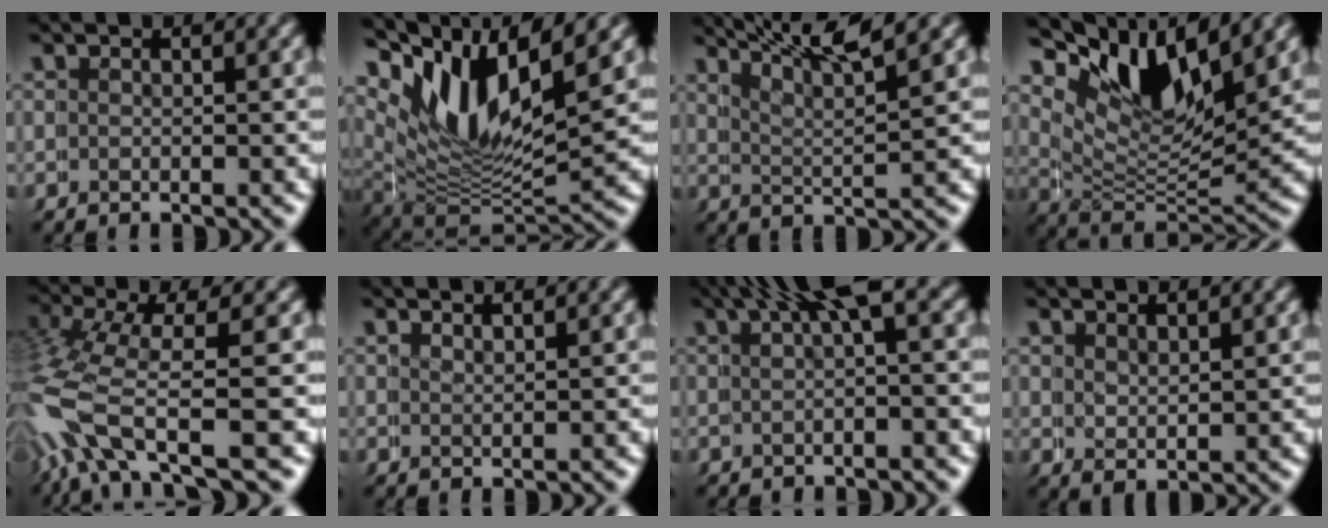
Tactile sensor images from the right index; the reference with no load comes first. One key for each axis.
{"total": 12.4, "fx": 4.9, "fy": 8.1, "fz": 8.0, "tx": -0.139, "ty": 0.012, "tz": 0.066}
{"total": 7.5, "fx": 6.5, "fy": 0.4, "fz": 3.8, "tx": -0.062, "ty": 0.015, "tz": 0.096}
{"total": 9.3, "fx": 5.5, "fy": 4.5, "fz": 6.1, "tx": -0.127, "ty": 0.003, "tz": 0.086}
{"total": 6.9, "fx": -1.0, "fy": 4.2, "fz": 5.3, "tx": -0.158, "ty": -0.033, "tz": -0.003}
{"total": 1.6, "fx": 1.4, "fy": -0.9, "fz": -0.1, "tx": 0.005, "ty": -0.006, "tz": 0.029}
{"total": 4.5, "fx": 2.3, "fy": 1.0, "fz": 3.7, "tx": -0.053, "ty": 0.015, "tz": 0.036}
{"total": 2.6, "fx": 2.6, "fy": 0.1, "fz": 0.7, "tx": -0.014, "ty": -0.002, "tz": 0.052}